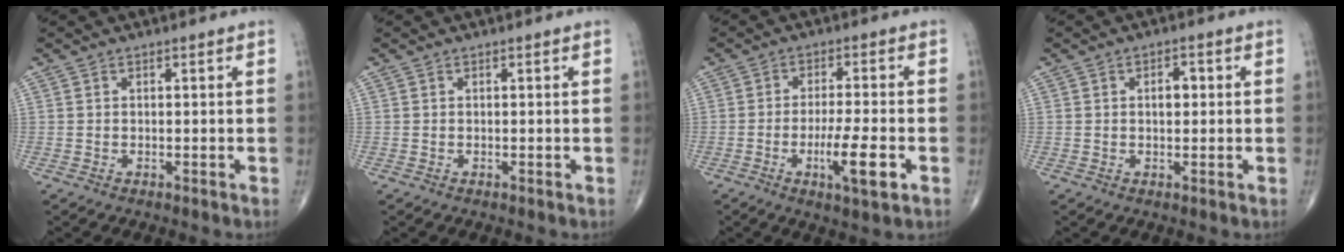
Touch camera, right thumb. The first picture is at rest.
{"total": 0.0}
{"total": 8.6, "force": [-2.9, 1.6, 7.9], "torque": [-0.139, 0.001, -0.048]}
{"total": 2.7, "force": [0.4, 1.6, 2.2], "torque": [-0.023, 0.007, 0.003]}